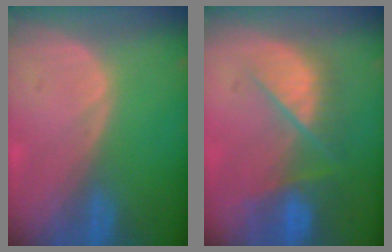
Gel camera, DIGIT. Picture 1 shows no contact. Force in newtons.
{"total": 9.0, "press": 7.7, "slide": 4.6}